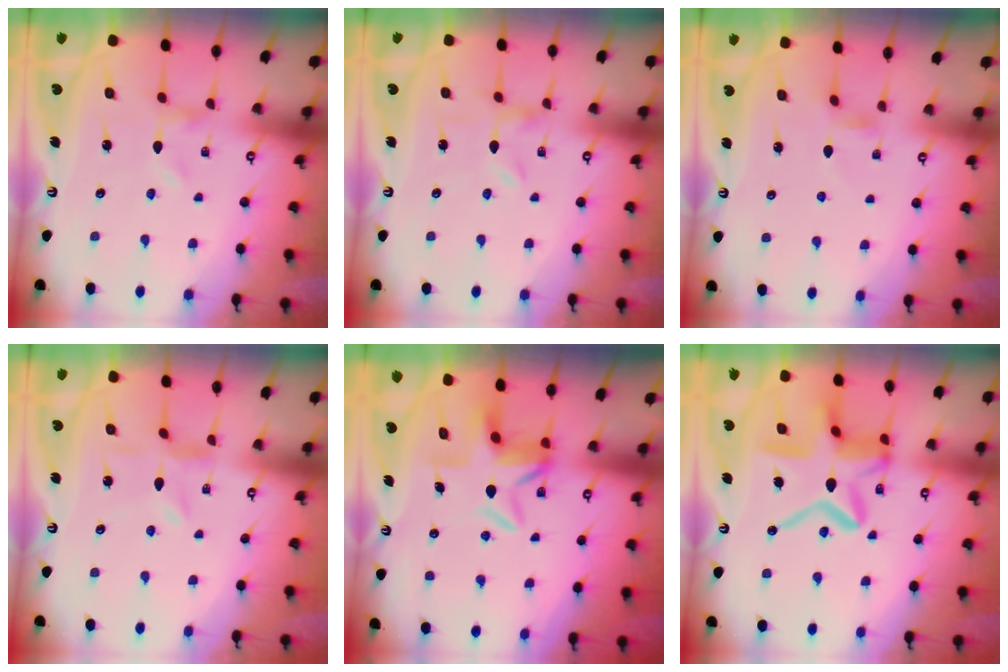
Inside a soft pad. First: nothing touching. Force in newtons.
{"total": 0.0}
{"total": 2.7, "press": 2.7, "slide": 0.5}
{"total": 2.1, "press": 2.1, "slide": 0.3}
{"total": 6.2, "press": 5.8, "slide": 2.2}
{"total": 18.4, "press": 18.3, "slide": 1.7}